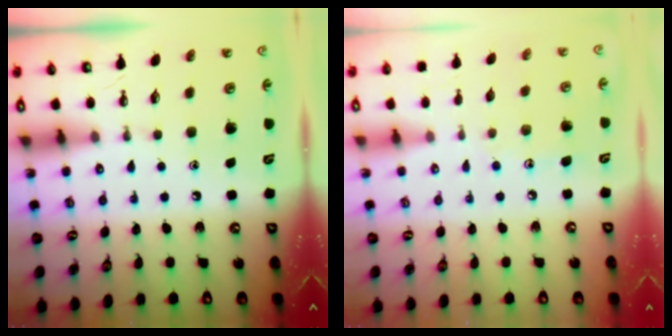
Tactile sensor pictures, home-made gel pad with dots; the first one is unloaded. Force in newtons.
{"total": 5.8, "press": 5.8, "slide": 0.6}